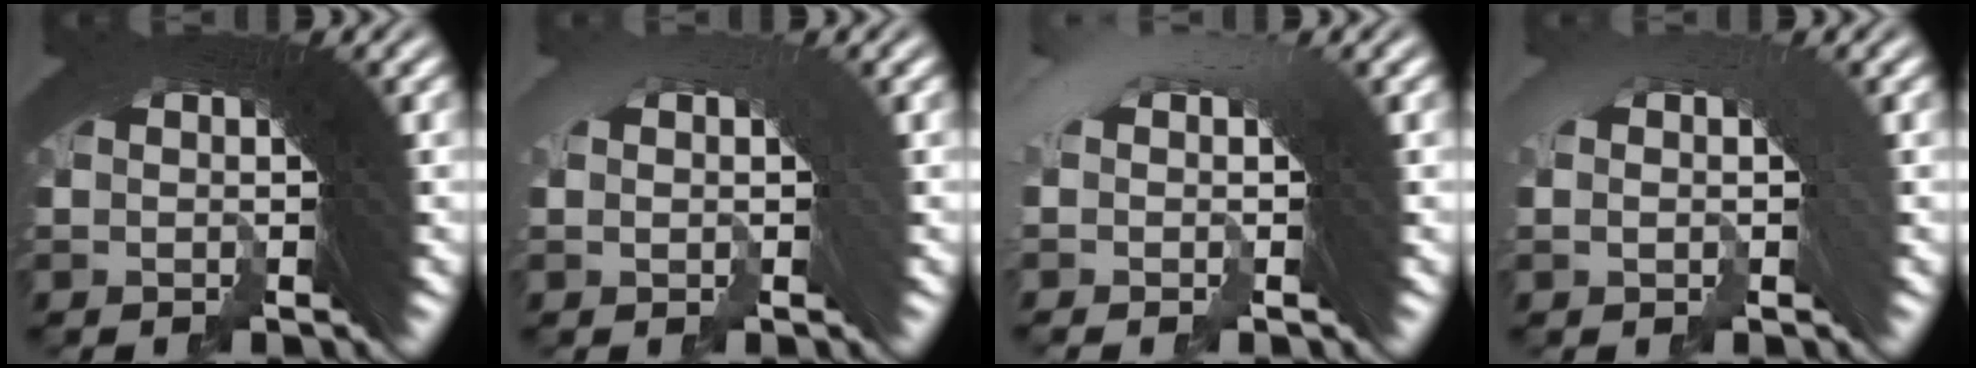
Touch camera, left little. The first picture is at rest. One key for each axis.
{"total": 0.6, "fx": -0.4, "fy": 0.2, "fz": 0.4, "tx": 0.015, "ty": 0.017, "tz": -0.009}
{"total": 1.0, "fx": -0.4, "fy": 0.2, "fz": 0.9, "tx": 0.000, "ty": 0.026, "tz": -0.015}
{"total": 0.9, "fx": -0.4, "fy": 0.3, "fz": 0.7, "tx": 0.010, "ty": 0.017, "tz": -0.012}